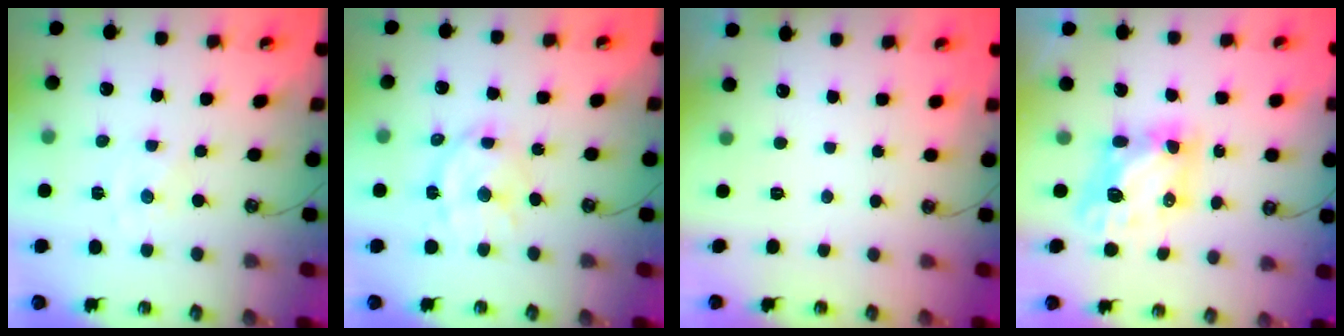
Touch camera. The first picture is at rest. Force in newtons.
{"total": 12.6, "press": 12.5, "slide": 1.1}
{"total": 0.0}
{"total": 6.6, "press": 6.6, "slide": 0.5}